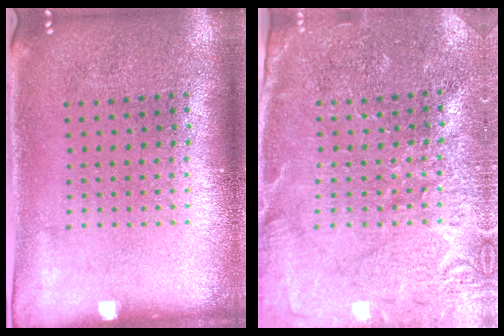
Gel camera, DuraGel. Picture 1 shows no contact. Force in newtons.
{"total": 3.5, "press": 3.4, "slide": 0.6}